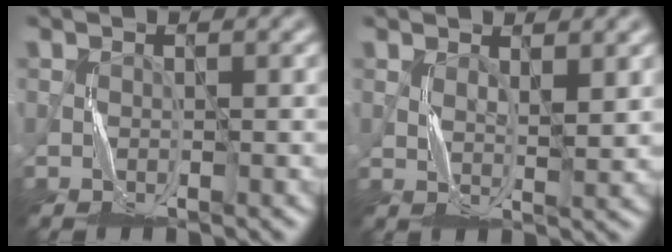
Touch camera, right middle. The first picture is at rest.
{"total": 1.9, "force": [1.2, 0.5, 1.5], "torque": [-0.034, -0.002, 0.023]}